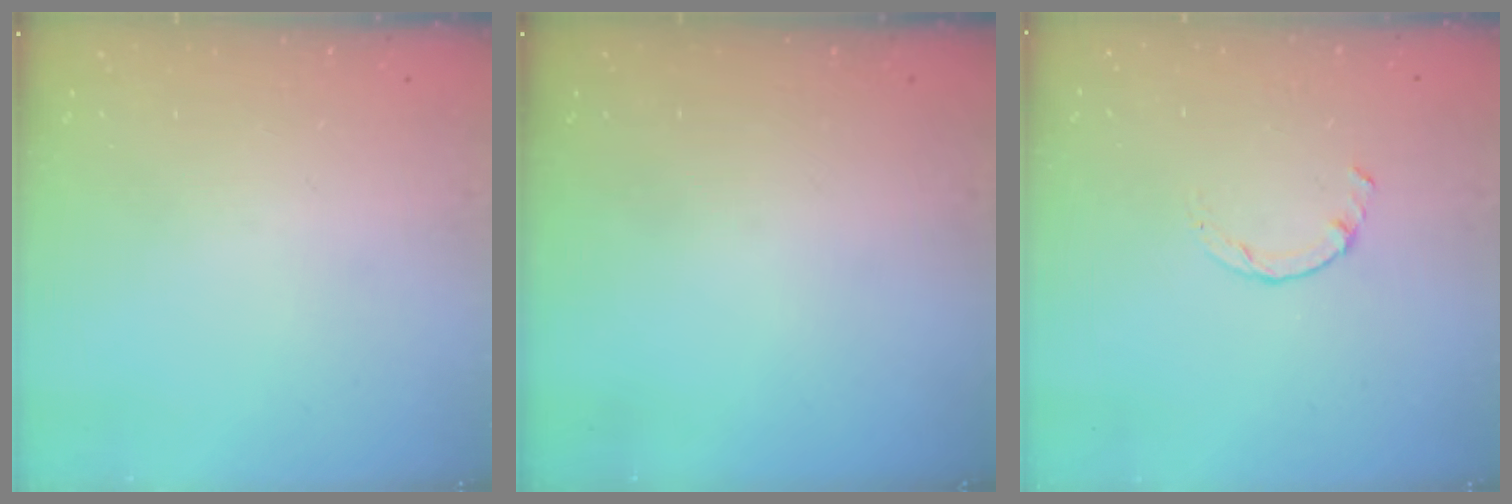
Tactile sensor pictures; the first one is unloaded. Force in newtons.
{"total": 0.0}
{"total": 0.0}